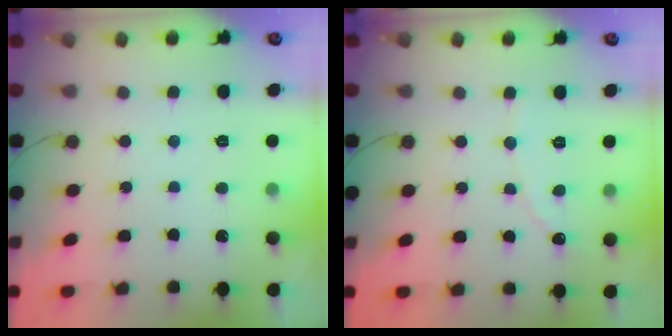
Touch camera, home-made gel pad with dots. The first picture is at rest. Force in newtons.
{"total": 1.8, "press": 1.8, "slide": 0.1}